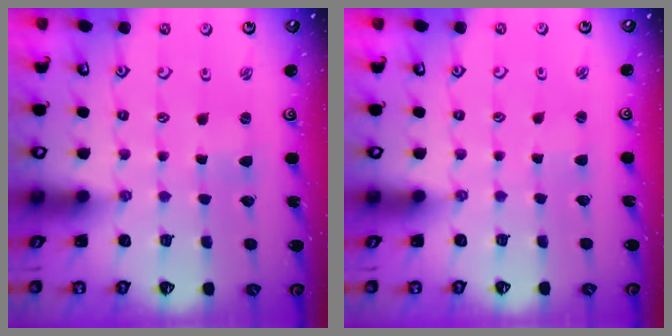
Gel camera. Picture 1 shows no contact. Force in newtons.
{"total": 1.8, "press": 1.7, "slide": 0.2}